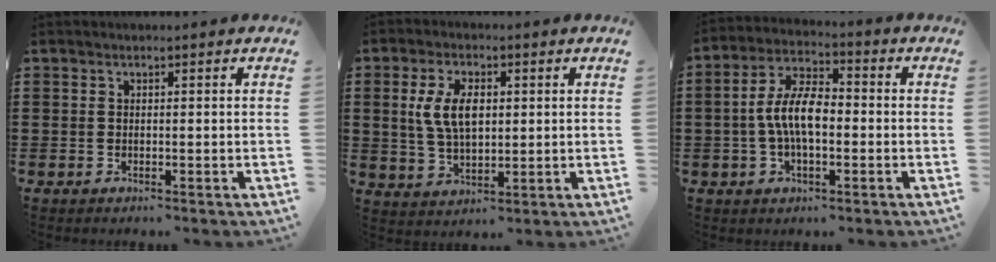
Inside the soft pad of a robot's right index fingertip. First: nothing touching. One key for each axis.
{"total": 7.0, "fx": 1.2, "fy": 3.7, "fz": 5.8, "tx": -0.135, "ty": 0.009, "tz": 0.014}
{"total": 8.0, "fx": -1.0, "fy": 3.6, "fz": 7.0, "tx": -0.159, "ty": 0.001, "tz": -0.028}